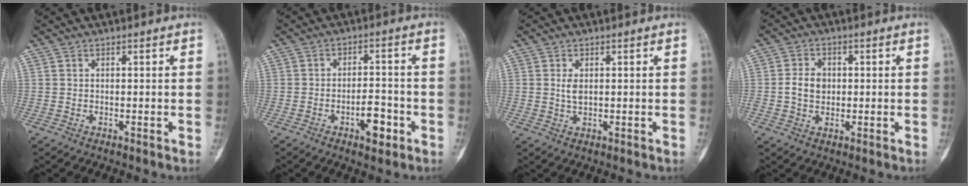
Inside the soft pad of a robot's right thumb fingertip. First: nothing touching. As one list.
[{"total": 5.8, "force": [-2.7, 2.7, 4.4], "torque": [-0.052, 0.020, -0.040]}, {"total": 2.2, "force": [0.5, 1.2, 1.8], "torque": [-0.031, -0.003, 0.011]}, {"total": 4.9, "force": [0.1, 3.8, 3.1], "torque": [-0.049, 0.005, -0.001]}]